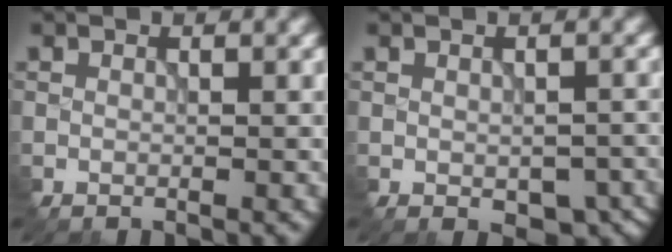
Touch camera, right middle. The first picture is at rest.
{"total": 4.6, "force": [-2.4, 2.7, 3.0], "torque": [-0.038, -0.024, -0.015]}